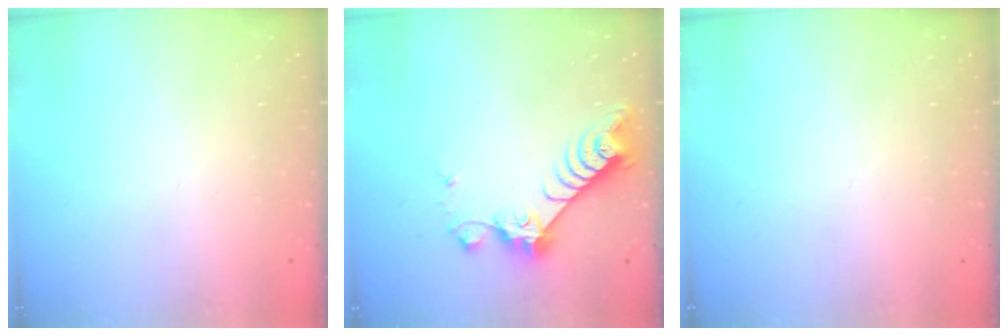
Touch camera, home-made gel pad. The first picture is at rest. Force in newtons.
{"total": 8.1, "press": 8.1, "slide": 0.7}
{"total": 0.0}